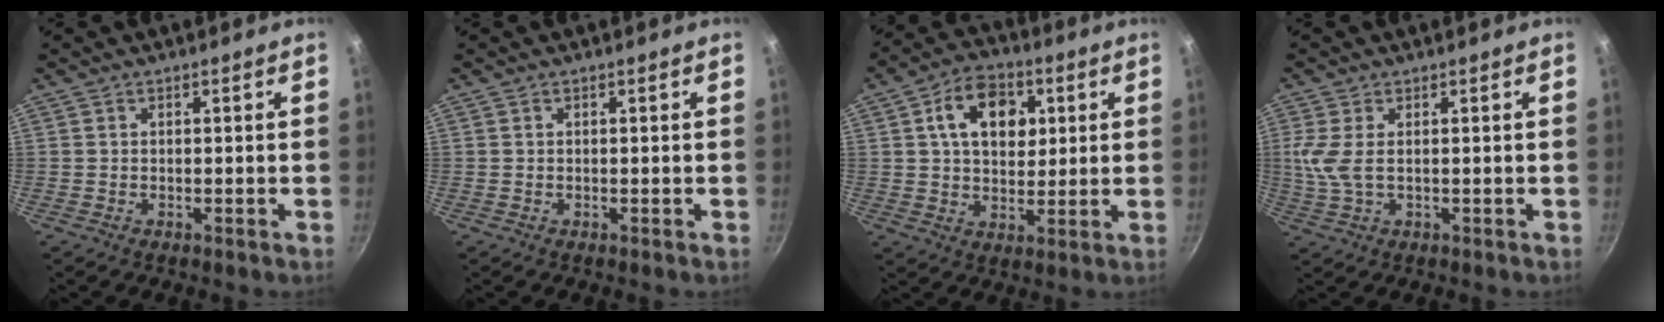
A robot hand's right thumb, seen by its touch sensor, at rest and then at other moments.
{"total": 0.0}
{"total": 12.4, "force": [3.6, 8.4, 8.3], "torque": [-0.100, 0.000, 0.051]}
{"total": 5.1, "force": [0.7, 2.3, 4.5], "torque": [-0.104, -0.001, 0.019]}